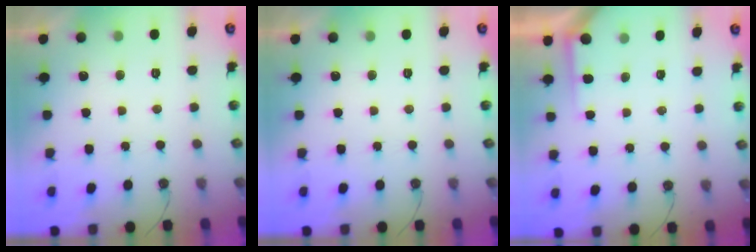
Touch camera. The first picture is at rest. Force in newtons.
{"total": 0.0}
{"total": 2.5, "press": 2.4, "slide": 0.4}